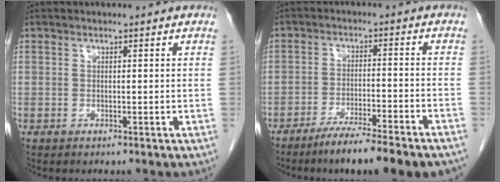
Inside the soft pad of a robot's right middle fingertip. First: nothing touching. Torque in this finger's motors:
{"motor_torque": [1.17, -0.96, 0.46, 0.10]}